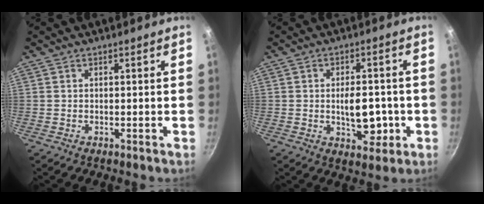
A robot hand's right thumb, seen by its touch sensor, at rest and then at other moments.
{"total": 8.7, "force": [-1.3, 4.9, 7.0], "torque": [-0.068, 0.002, -0.013]}